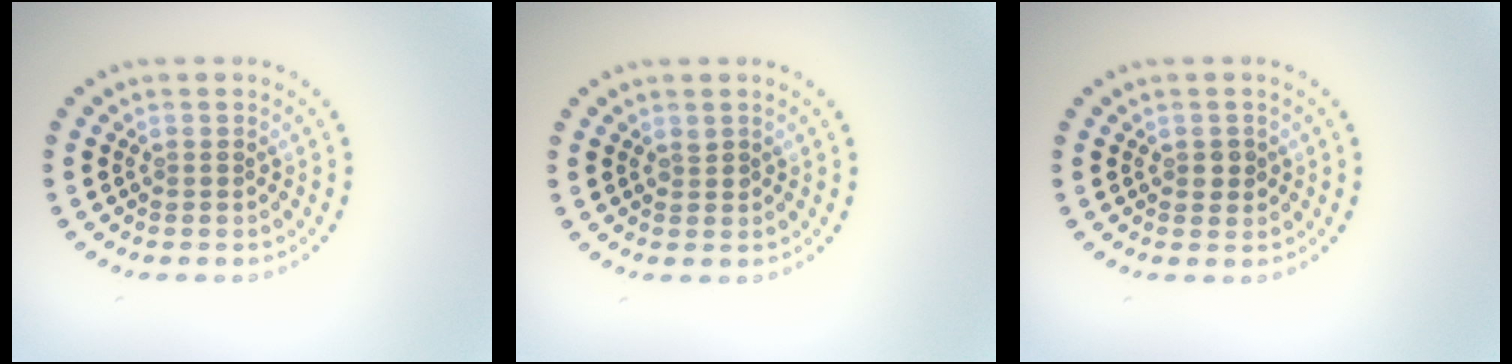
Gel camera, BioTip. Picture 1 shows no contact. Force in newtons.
{"total": 0.5, "press": 0.5, "slide": 0.2}
{"total": 1.2, "press": 1.2, "slide": 0.2}